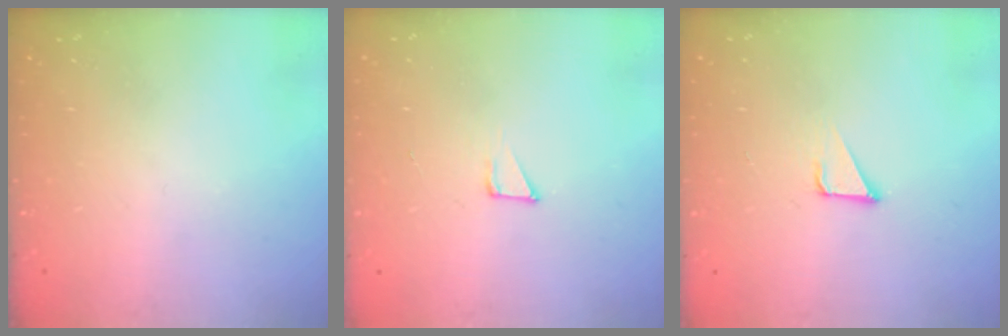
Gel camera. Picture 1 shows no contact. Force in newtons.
{"total": 3.7, "press": 3.7, "slide": 0.2}
{"total": 2.4, "press": 2.4, "slide": 0.1}